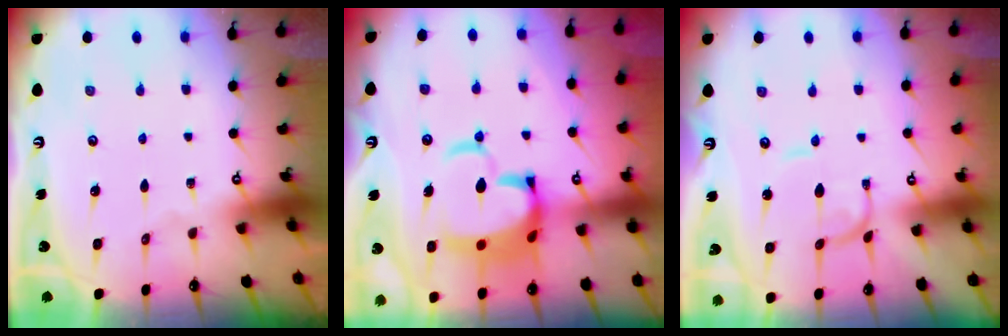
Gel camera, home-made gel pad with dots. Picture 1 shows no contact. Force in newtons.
{"total": 12.1, "press": 12.0, "slide": 2.1}
{"total": 1.8, "press": 1.8, "slide": 0.1}